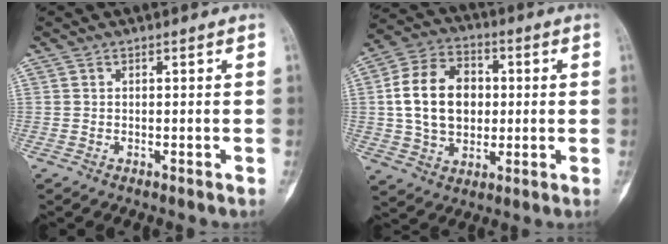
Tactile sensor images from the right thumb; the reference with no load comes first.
{"total": 15.1, "force": [1.1, 11.1, 10.1], "torque": [-0.154, 0.016, 0.018]}